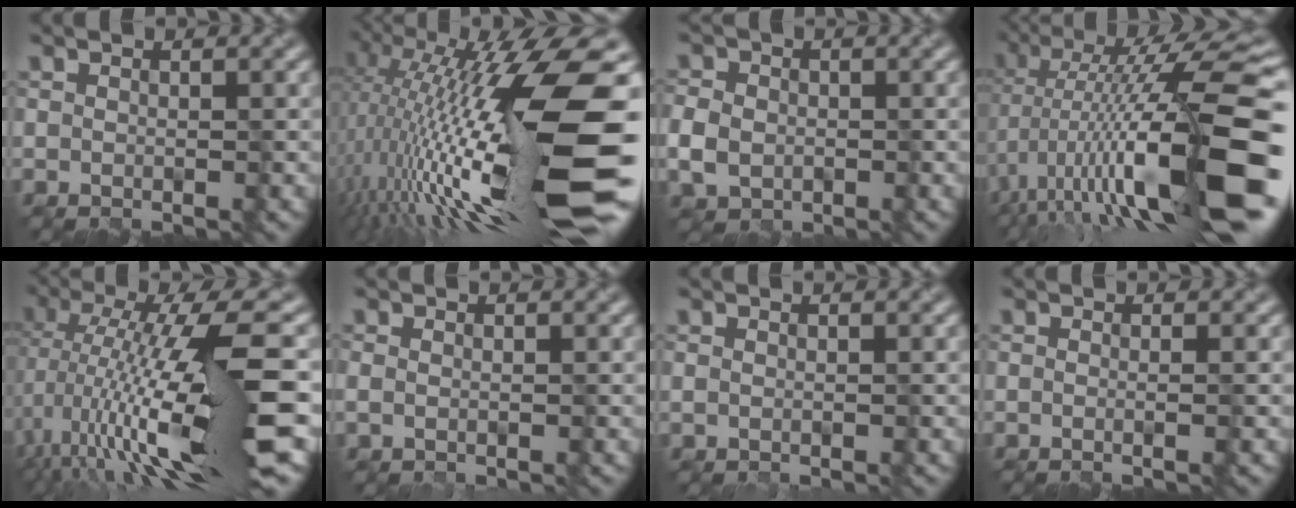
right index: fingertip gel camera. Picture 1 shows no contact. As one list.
[{"total": 18.7, "force": [-0.7, 3.9, 18.3], "torque": [-0.318, 0.012, -0.018]}, {"total": 3.5, "force": [-0.8, 3.0, 1.7], "torque": [-0.040, -0.004, -0.012]}, {"total": 17.2, "force": [-2.7, 4.7, 16.3], "torque": [-0.265, 0.028, -0.054]}, {"total": 14.0, "force": [-2.3, 3.1, 13.5], "torque": [-0.243, 0.004, -0.030]}, {"total": 0.7, "force": [-0.1, 0.6, 0.4], "torque": [-0.008, -0.003, 0.000]}, {"total": 0.0}, {"total": 1.6, "force": [-0.1, 0.8, 1.4], "torque": [-0.001, -0.003, -0.018]}]